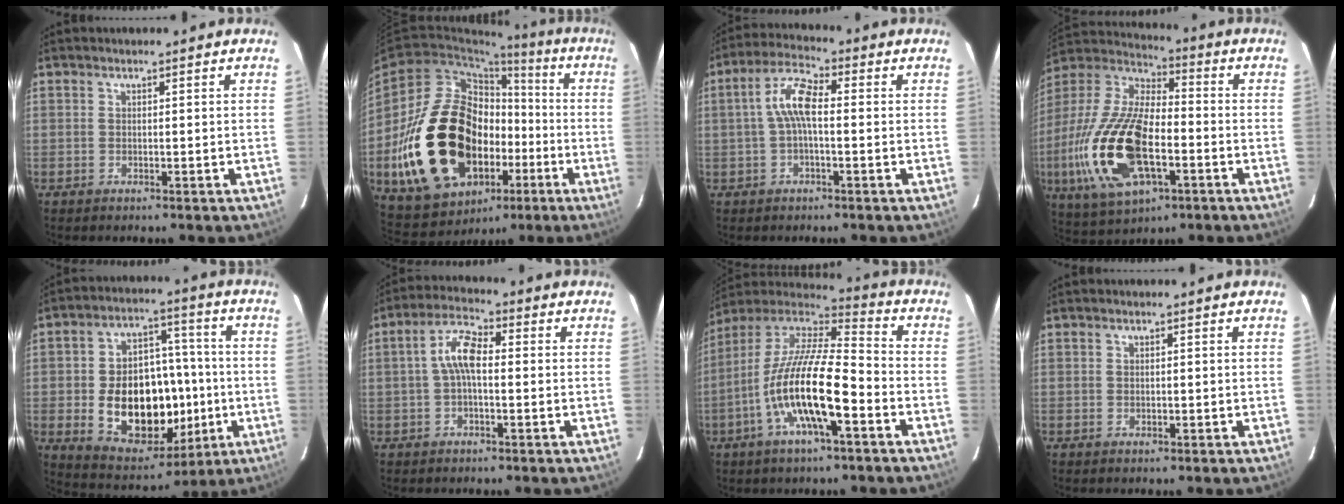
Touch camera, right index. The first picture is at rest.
{"total": 28.6, "force": [-5.0, 19.4, 20.4], "torque": [-0.418, 0.019, -0.047]}
{"total": 6.9, "force": [-0.1, 2.3, 6.4], "torque": [-0.137, 0.023, -0.005]}
{"total": 23.2, "force": [-6.3, 10.9, 19.5], "torque": [-0.427, -0.022, -0.111]}
{"total": 20.5, "force": [-3.4, 13.8, 14.8], "torque": [-0.280, 0.021, -0.025]}
{"total": 6.6, "force": [-0.2, 2.6, 6.1], "torque": [-0.128, 0.023, -0.008]}
{"total": 18.4, "force": [-6.8, 4.7, 16.5], "torque": [-0.311, -0.017, -0.135]}
{"total": 0.5, "force": [0.0, 0.5, 0.2], "torque": [0.001, 0.001, 0.000]}